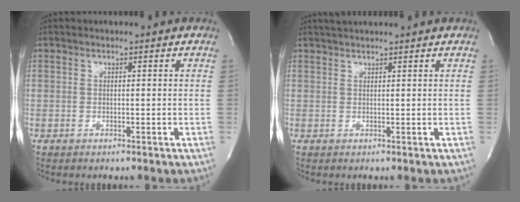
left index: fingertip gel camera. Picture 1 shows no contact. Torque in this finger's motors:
{"motor_torque": [-0.01, -0.11, 0.06, 0.02]}